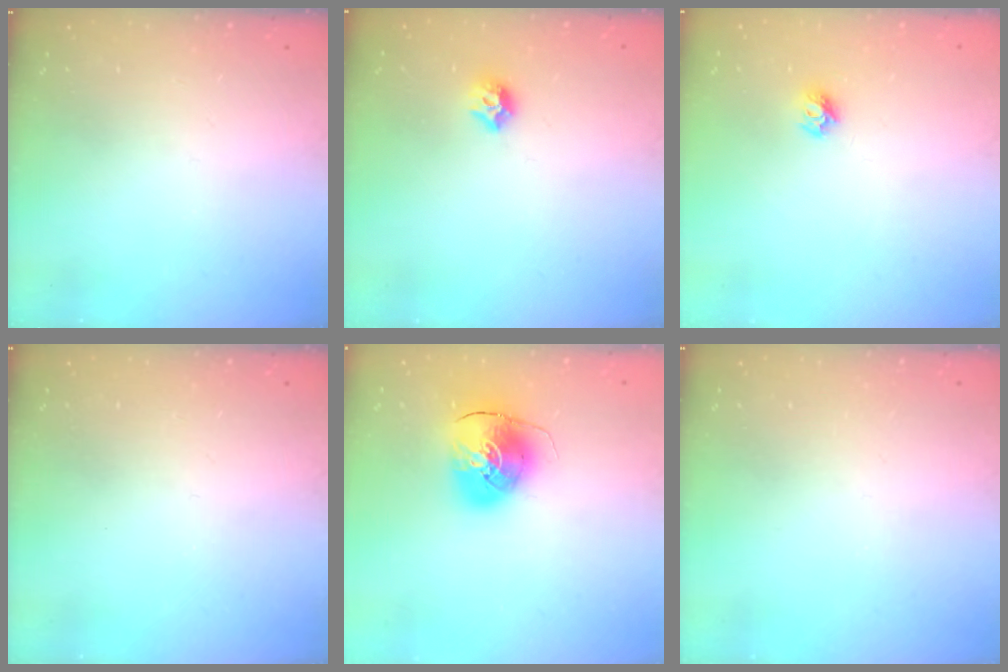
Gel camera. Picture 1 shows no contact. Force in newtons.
{"total": 7.5, "press": 7.4, "slide": 0.8}
{"total": 5.5, "press": 5.5, "slide": 0.3}
{"total": 0.0}
{"total": 10.0, "press": 9.9, "slide": 1.5}
{"total": 0.0}